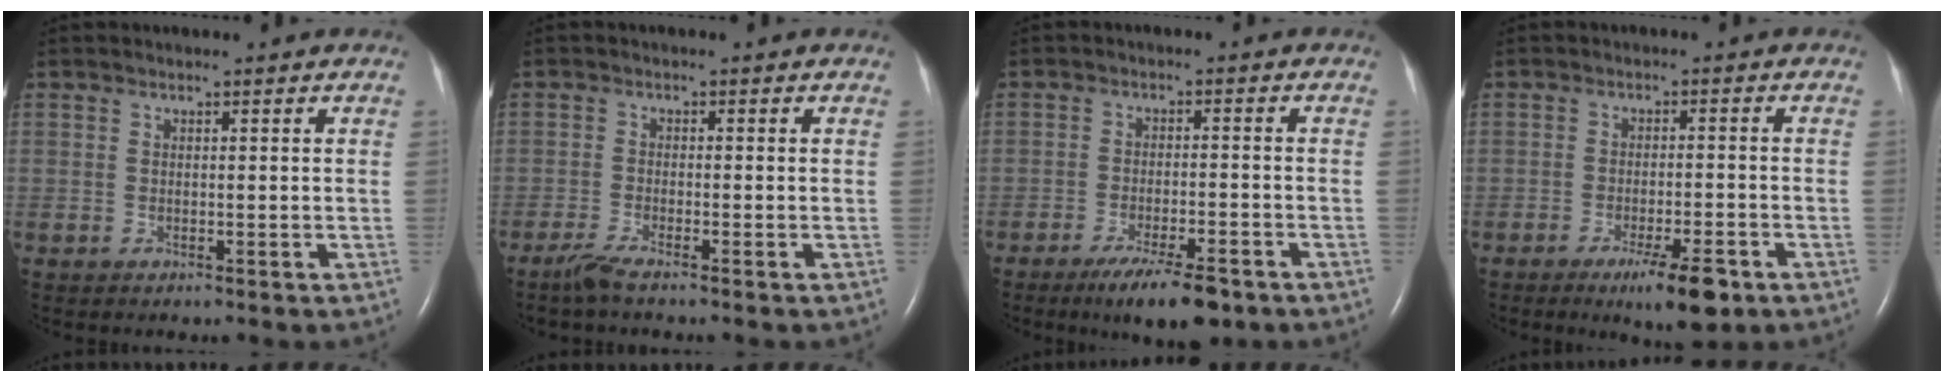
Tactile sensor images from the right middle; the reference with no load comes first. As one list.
[{"total": 2.4, "force": [-2.0, -0.2, 1.4], "torque": [-0.044, -0.009, -0.046]}, {"total": 8.2, "force": [-5.8, 1.5, 5.6], "torque": [-0.093, -0.014, -0.092]}, {"total": 6.8, "force": [-4.0, 1.0, 5.3], "torque": [-0.086, -0.012, -0.058]}]